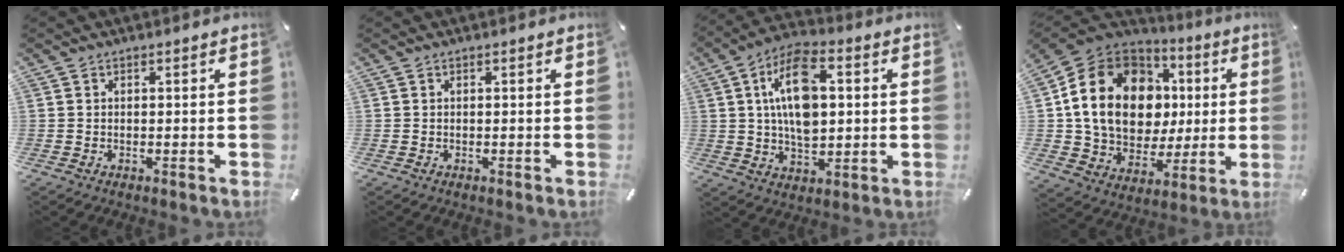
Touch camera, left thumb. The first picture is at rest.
{"total": 0.0}
{"total": 14.5, "force": [2.4, 8.6, 11.4], "torque": [-0.218, 0.006, 0.040]}
{"total": 20.0, "force": [3.4, 15.9, 11.7], "torque": [-0.230, -0.006, 0.065]}